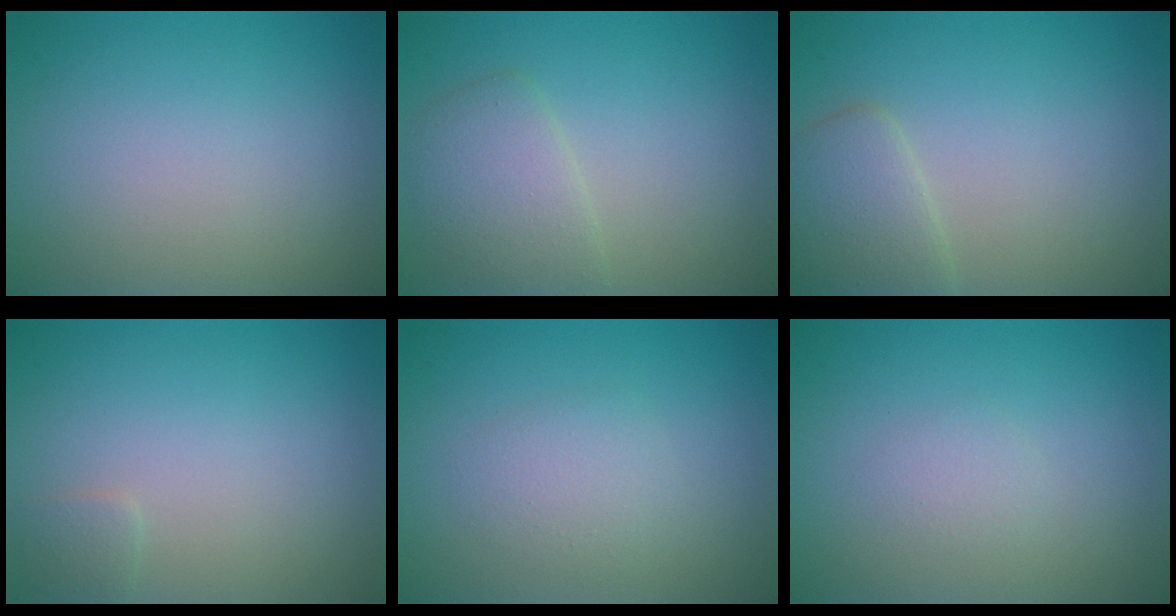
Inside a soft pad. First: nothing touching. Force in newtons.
{"total": 3.2, "press": 3.2, "slide": 0.2}
{"total": 2.9, "press": 2.9, "slide": 0.2}
{"total": 0.9, "press": 0.9, "slide": 0.1}
{"total": 1.9, "press": 1.9, "slide": 0.0}
{"total": 1.0, "press": 1.0, "slide": 0.1}